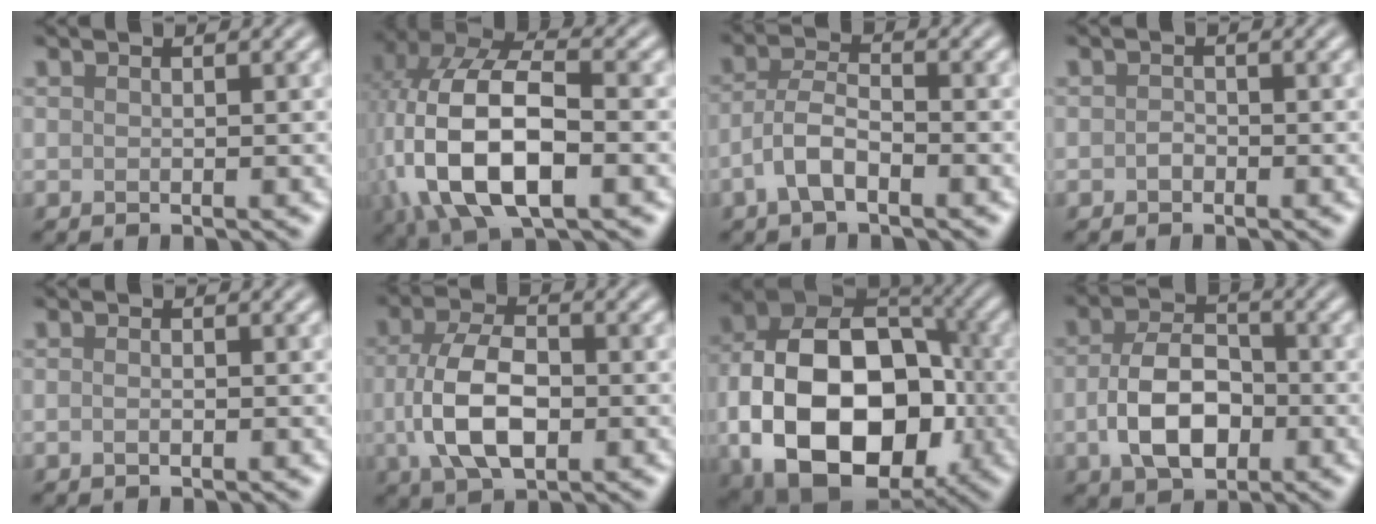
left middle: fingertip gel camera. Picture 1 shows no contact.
{"total": 12.7, "force": [-2.3, 6.7, 10.5], "torque": [-0.229, -0.001, -0.041]}
{"total": 3.6, "force": [-1.7, 1.6, 2.8], "torque": [-0.055, 0.009, -0.040]}
{"total": 0.6, "force": [-0.3, 0.5, 0.3], "torque": [-0.009, 0.001, -0.008]}
{"total": 0.7, "force": [-0.1, 0.3, 0.6], "torque": [-0.014, 0.000, -0.005]}
{"total": 7.1, "force": [-0.8, 4.0, 5.8], "torque": [-0.126, 0.000, -0.017]}
{"total": 18.2, "force": [-3.4, 12.8, 12.4], "torque": [-0.204, -0.023, -0.042]}
{"total": 6.6, "force": [-1.3, 4.1, 4.9], "torque": [-0.099, 0.000, -0.026]}